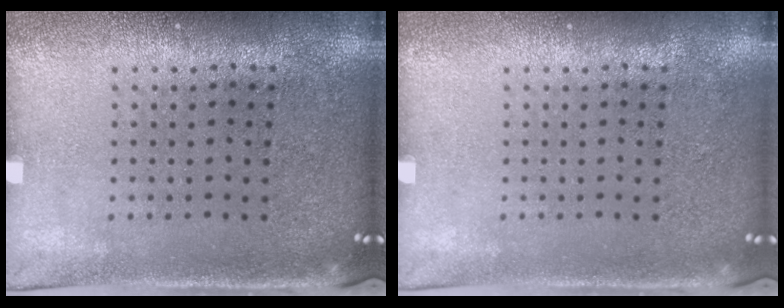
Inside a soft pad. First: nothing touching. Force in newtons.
{"total": 0.0}